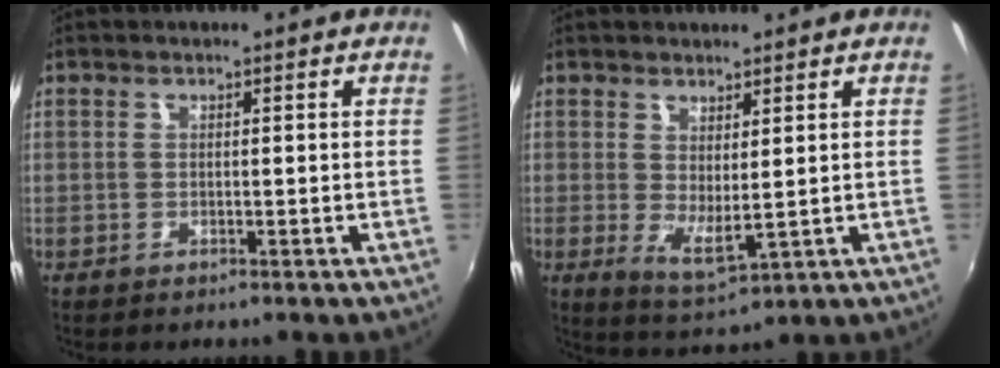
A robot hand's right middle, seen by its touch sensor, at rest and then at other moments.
{"total": 4.8, "force": [1.3, 1.8, 4.3], "torque": [-0.072, -0.017, 0.026]}